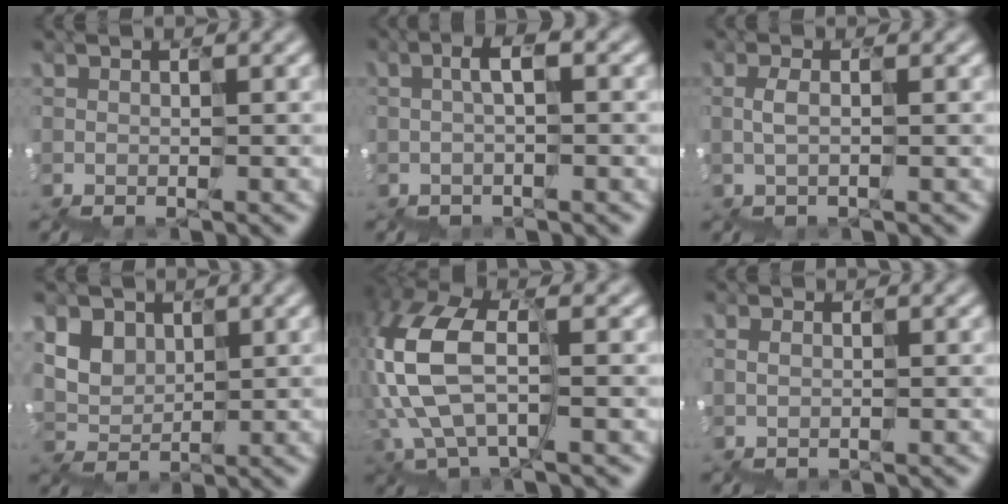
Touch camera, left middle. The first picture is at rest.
{"total": 0.5, "force": [0.2, 0.0, 0.5], "torque": [-0.027, 0.008, -0.002]}
{"total": 0.8, "force": [0.1, -0.4, -0.7], "torque": [-0.011, 0.002, -0.005]}
{"total": 3.2, "force": [2.3, 1.8, -1.4], "torque": [-0.011, 0.010, 0.039]}
{"total": 5.1, "force": [-0.2, 2.6, 4.4], "torque": [-0.154, 0.011, -0.015]}
{"total": 1.3, "force": [0.0, -0.5, -1.2], "torque": [0.006, 0.000, 0.002]}